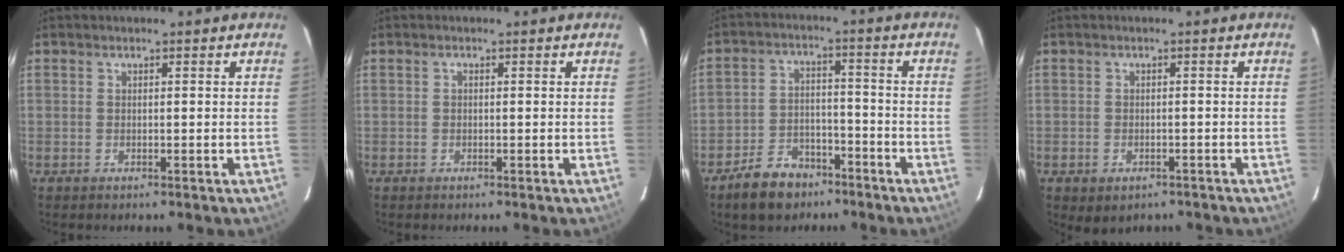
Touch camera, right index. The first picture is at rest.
{"total": 0.0}
{"total": 9.7, "force": [-6.9, 5.6, 3.8], "torque": [-0.095, 0.021, -0.100]}
{"total": 4.0, "force": [-2.3, 2.7, 2.0], "torque": [-0.041, -0.012, -0.023]}